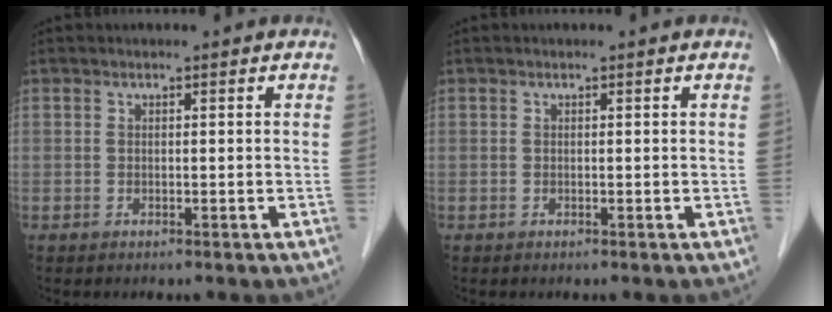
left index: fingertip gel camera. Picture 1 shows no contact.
{"total": 0.0}